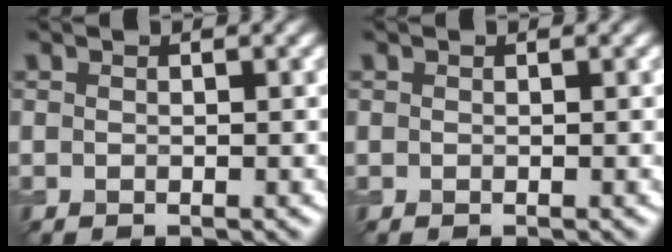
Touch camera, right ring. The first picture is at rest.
{"total": 0.0}